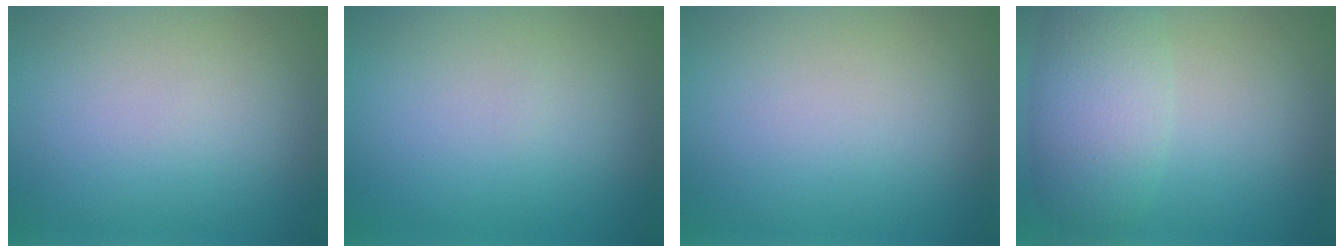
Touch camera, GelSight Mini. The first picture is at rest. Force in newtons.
{"total": 0.0}
{"total": 0.0}
{"total": 5.2, "press": 5.2, "slide": 0.5}